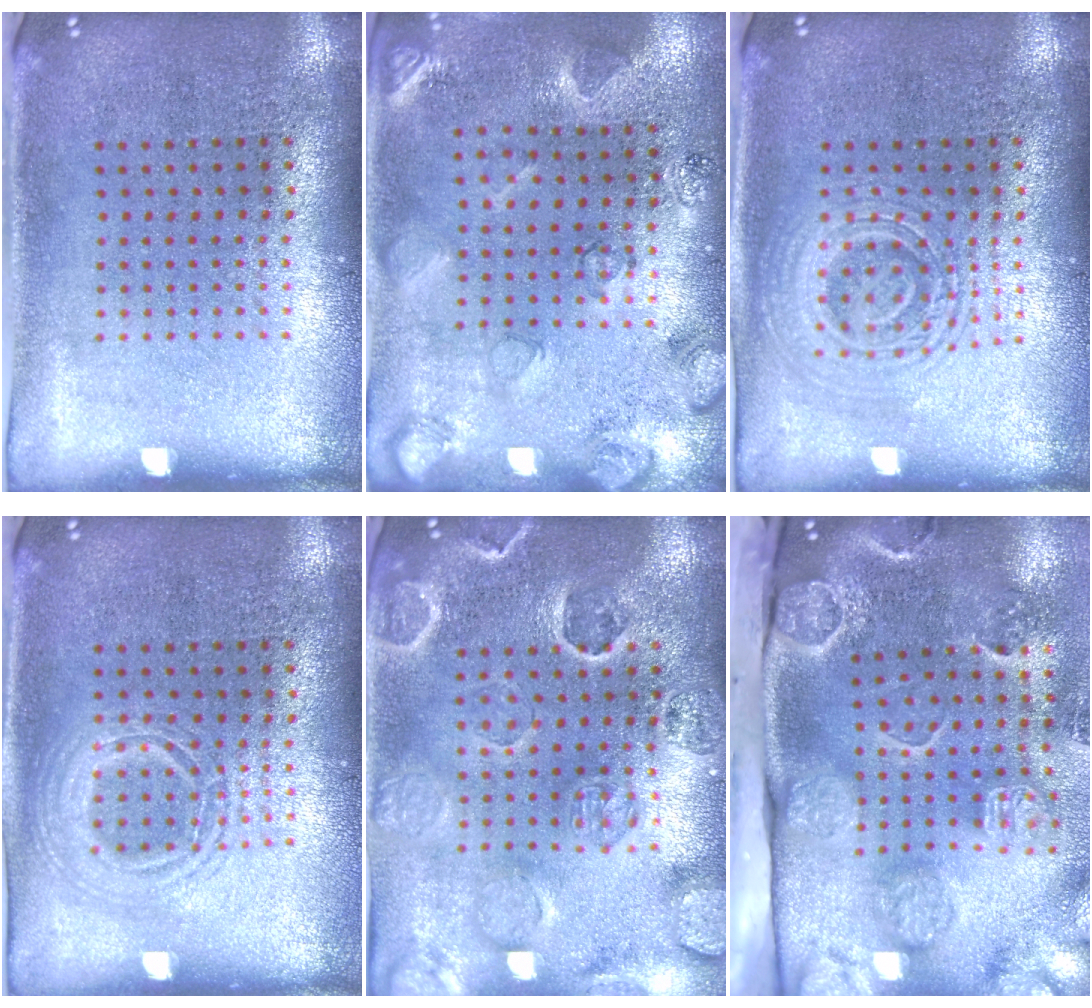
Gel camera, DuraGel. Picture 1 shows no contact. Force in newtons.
{"total": 2.1, "press": 2.0, "slide": 0.8}
{"total": 2.8, "press": 2.8, "slide": 0.6}
{"total": 1.2, "press": 1.2, "slide": 0.1}
{"total": 2.8, "press": 2.7, "slide": 0.5}
{"total": 4.7, "press": 3.4, "slide": 3.3}